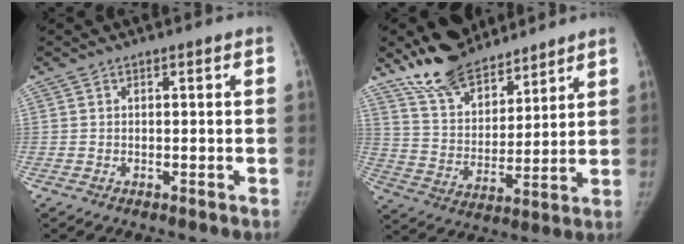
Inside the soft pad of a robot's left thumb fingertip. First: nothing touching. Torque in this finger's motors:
{"motor_torque": [0.99, -0.64, 1.17, -1.61, 0.05]}